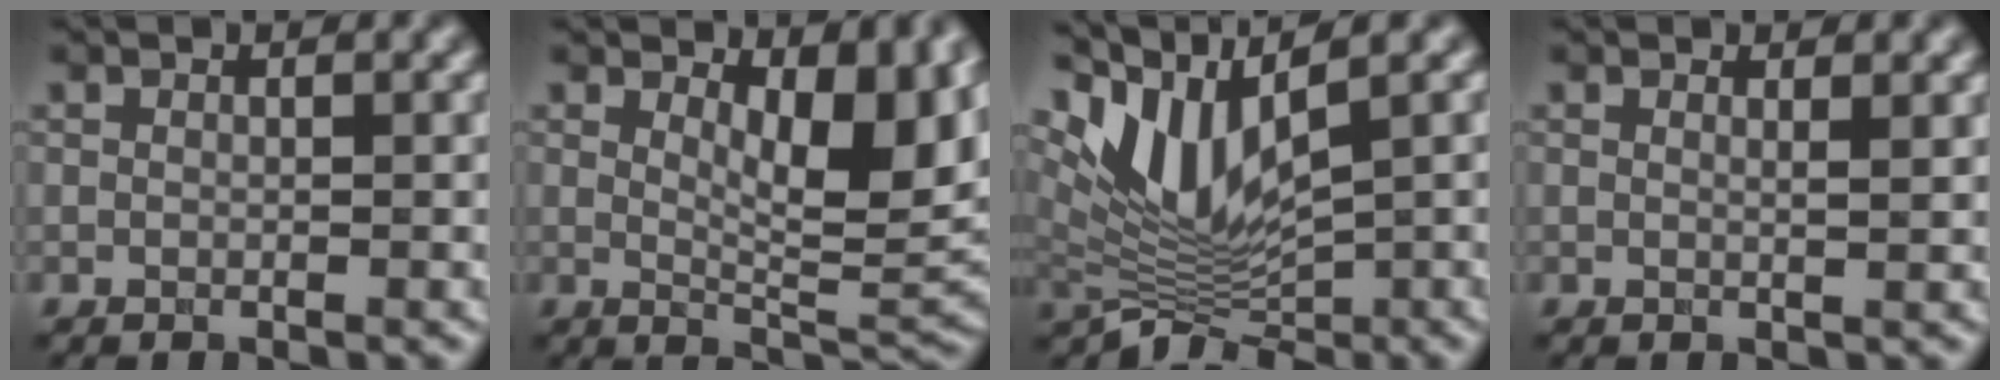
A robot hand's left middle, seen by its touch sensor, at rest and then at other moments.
{"total": 7.3, "force": [2.6, 2.9, 6.1], "torque": [-0.085, -0.012, 0.046]}
{"total": 5.8, "force": [1.6, 2.3, 5.1], "torque": [-0.103, -0.005, 0.042]}
{"total": 1.3, "force": [0.6, 0.5, 1.1], "torque": [-0.007, 0.002, 0.004]}